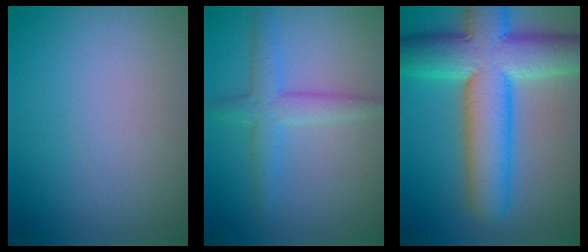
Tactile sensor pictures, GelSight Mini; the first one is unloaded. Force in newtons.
{"total": 3.0, "press": 3.0, "slide": 0.1}
{"total": 12.0, "press": 12.0, "slide": 0.6}